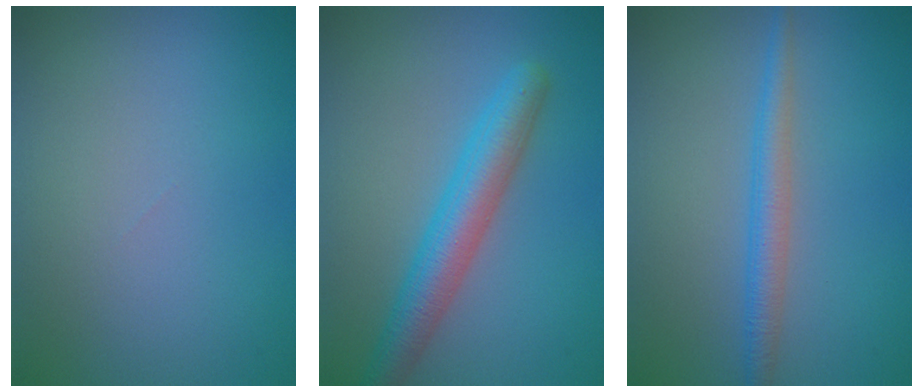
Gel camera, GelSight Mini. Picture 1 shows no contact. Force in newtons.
{"total": 4.6, "press": 4.6, "slide": 0.2}
{"total": 2.6, "press": 2.6, "slide": 0.0}